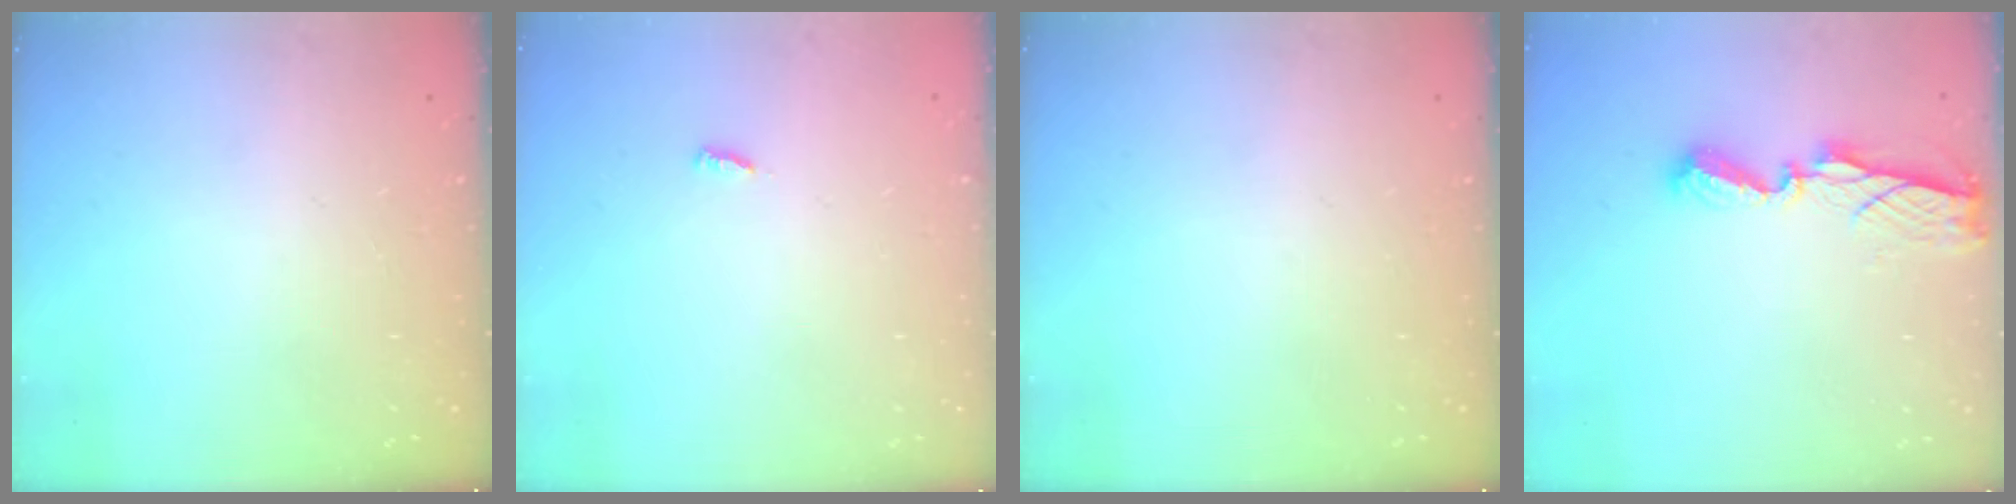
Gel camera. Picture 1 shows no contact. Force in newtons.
{"total": 3.0, "press": 3.0, "slide": 0.0}
{"total": 0.0}
{"total": 7.5, "press": 7.5, "slide": 0.5}